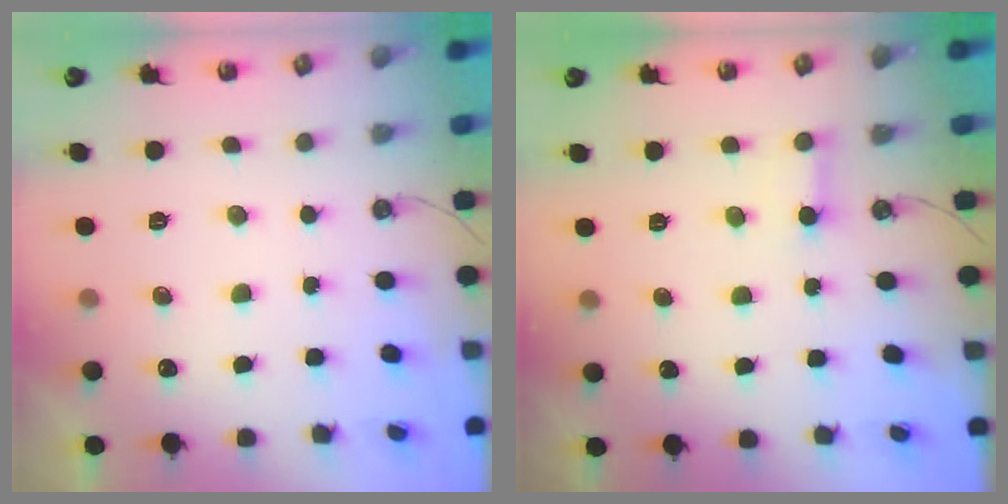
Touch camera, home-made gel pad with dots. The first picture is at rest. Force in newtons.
{"total": 2.5, "press": 2.5, "slide": 0.1}